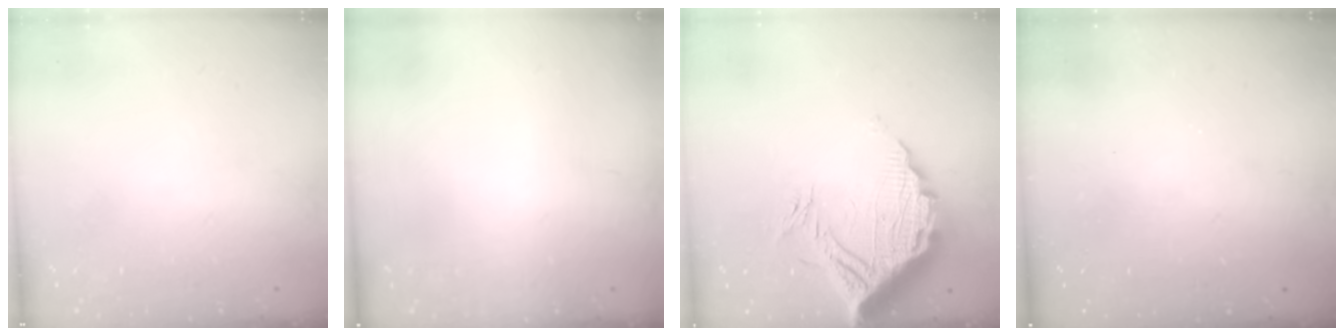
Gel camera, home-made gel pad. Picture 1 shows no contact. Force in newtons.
{"total": 3.2, "press": 3.0, "slide": 1.1}
{"total": 16.4, "press": 16.3, "slide": 1.5}
{"total": 3.0, "press": 3.0, "slide": 0.1}